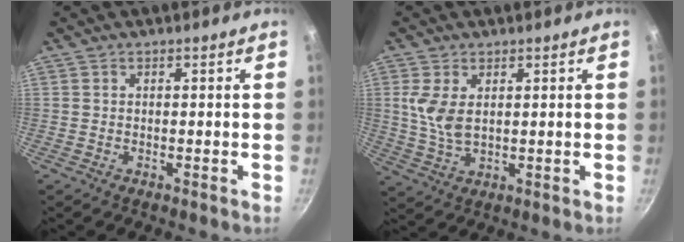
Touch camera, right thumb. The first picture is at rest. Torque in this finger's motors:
{"motor_torque": [2.57, 2.44, 0.60, 0.32, 0.25]}